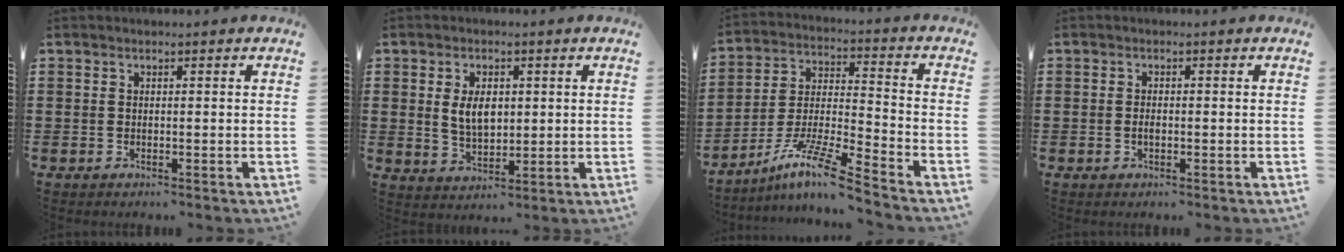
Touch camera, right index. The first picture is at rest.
{"total": 5.2, "force": [0.8, 3.0, 4.2], "torque": [-0.072, 0.004, 0.010]}
{"total": 10.9, "force": [-8.6, 0.6, 6.7], "torque": [-0.131, 0.008, -0.171]}
{"total": 1.2, "force": [-0.3, 0.5, 1.0], "torque": [-0.020, 0.001, -0.006]}